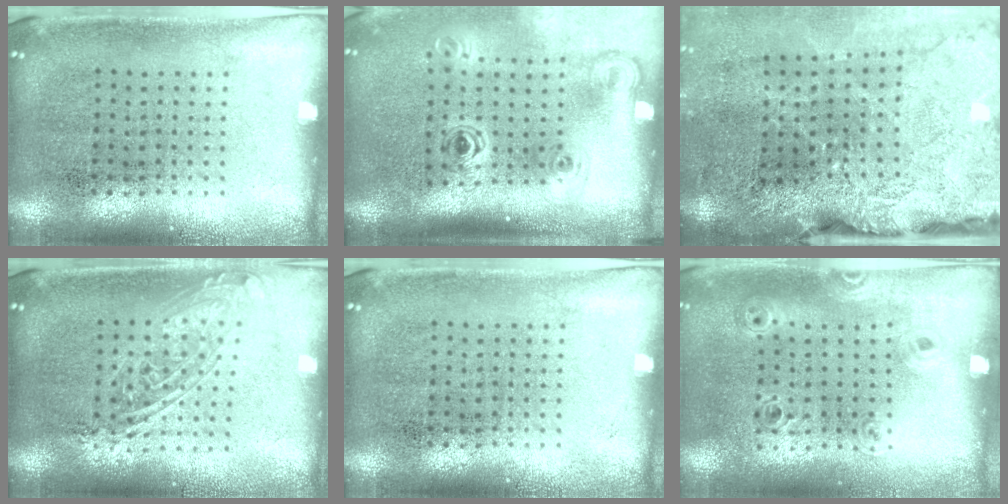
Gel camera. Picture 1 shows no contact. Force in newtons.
{"total": 2.1, "press": 1.4, "slide": 1.6}
{"total": 4.0, "press": 3.3, "slide": 2.4}
{"total": 1.7, "press": 1.4, "slide": 0.9}
{"total": 0.0}
{"total": 0.9, "press": 0.9, "slide": 0.2}